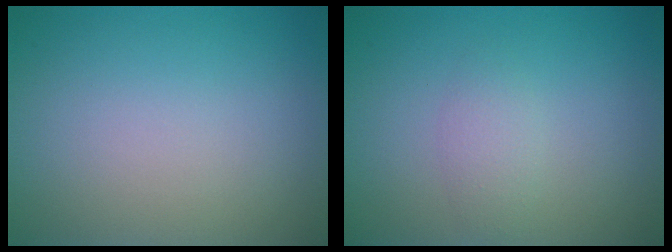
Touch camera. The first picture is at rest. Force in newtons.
{"total": 1.5, "press": 1.5, "slide": 0.0}